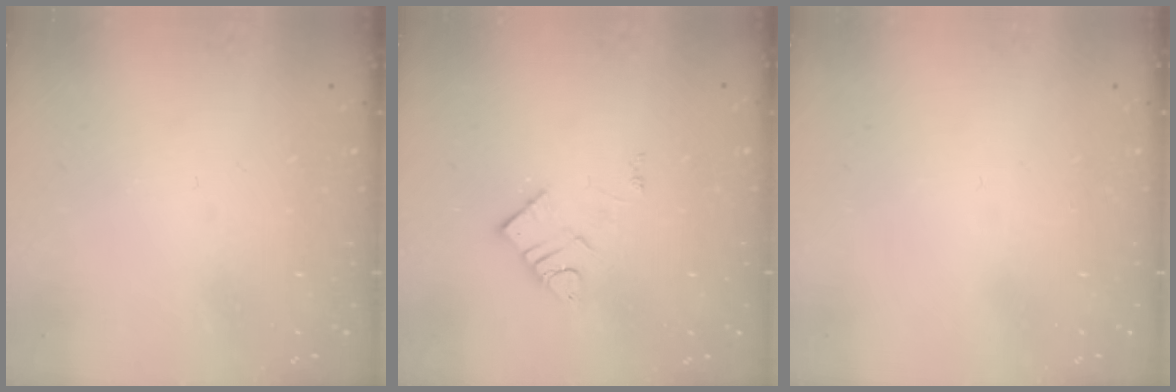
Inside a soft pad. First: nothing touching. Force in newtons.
{"total": 6.6, "press": 6.6, "slide": 0.3}
{"total": 1.7, "press": 1.6, "slide": 0.1}